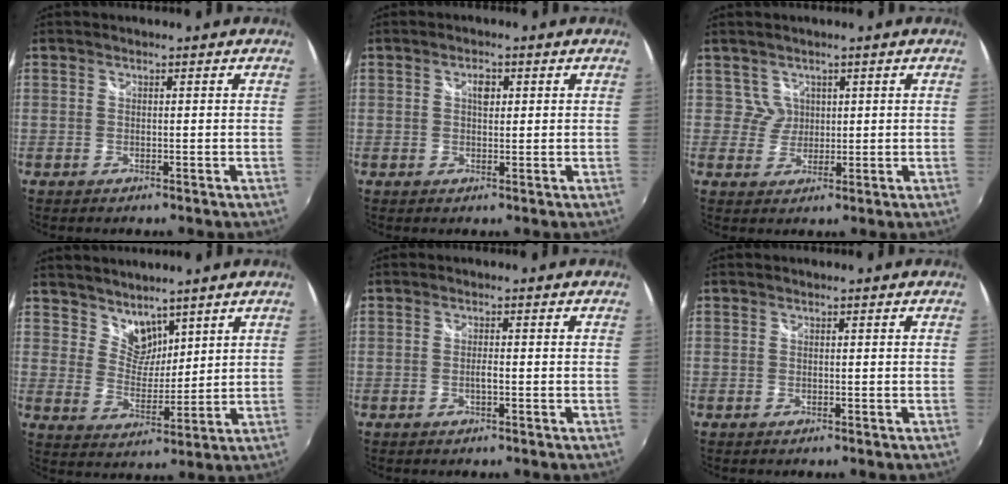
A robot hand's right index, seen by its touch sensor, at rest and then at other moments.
{"total": 2.2, "force": [0.7, 1.2, 1.7], "torque": [-0.027, 0.006, 0.010]}
{"total": 2.6, "force": [1.2, 2.2, -0.3], "torque": [0.014, 0.006, 0.020]}
{"total": 6.4, "force": [5.1, 3.5, 1.5], "torque": [-0.011, 0.001, 0.097]}
{"total": 1.4, "force": [-0.5, 0.3, 1.3], "torque": [-0.025, 0.001, -0.010]}
{"total": 0.0}